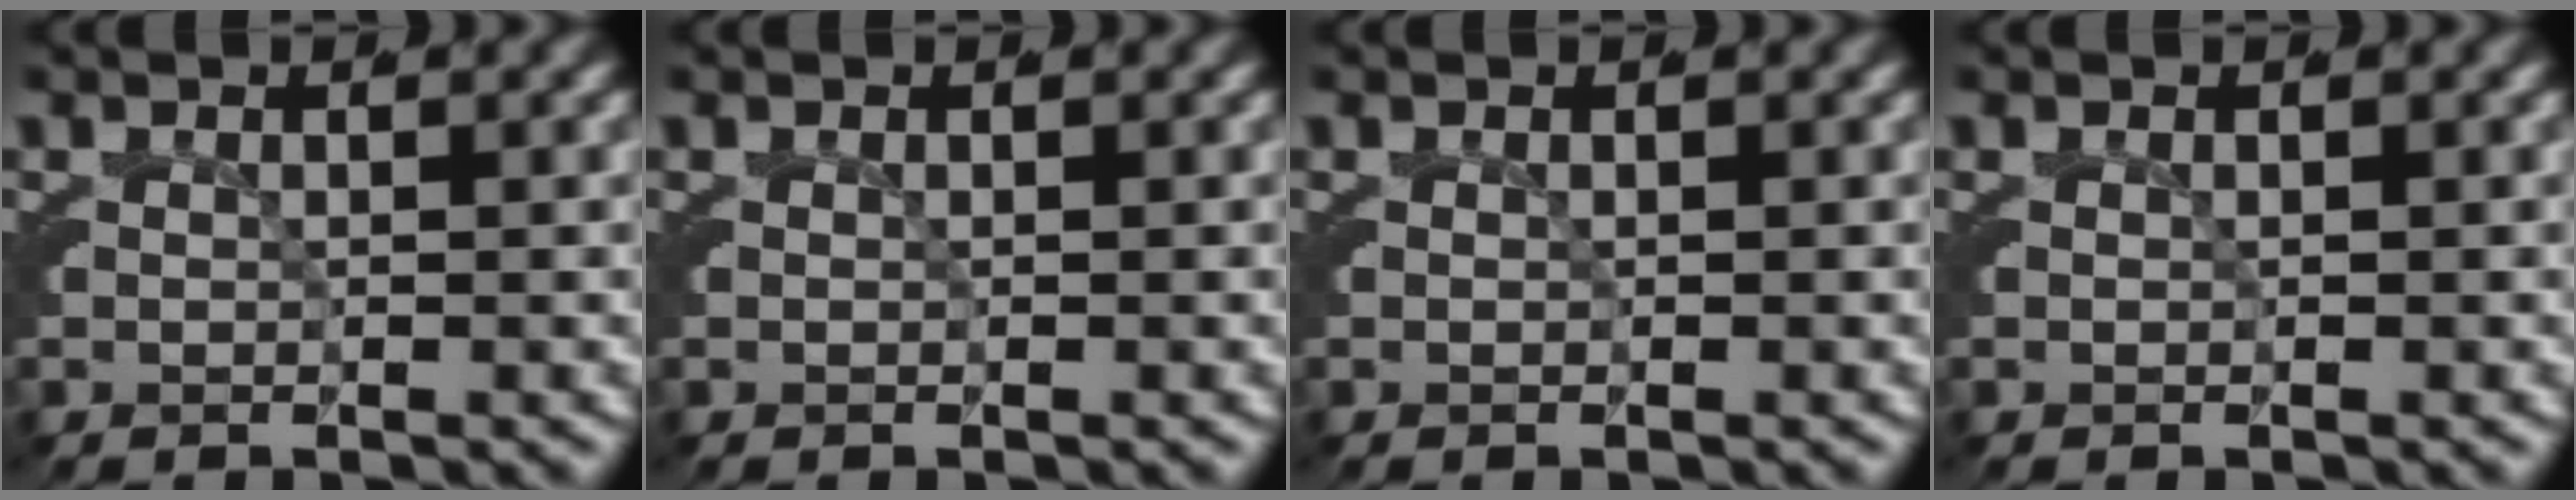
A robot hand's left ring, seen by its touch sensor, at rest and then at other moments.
{"total": 0.0}
{"total": 0.0}
{"total": 0.0}